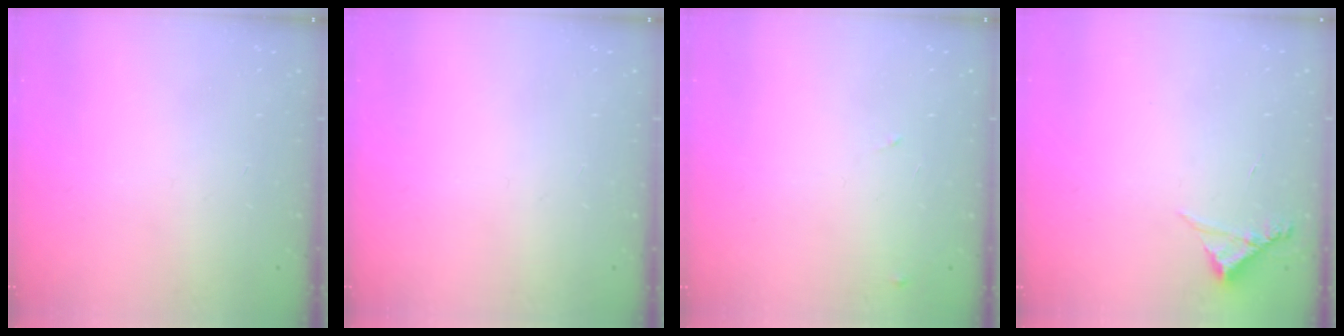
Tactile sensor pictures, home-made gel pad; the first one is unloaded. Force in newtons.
{"total": 0.0}
{"total": 8.1, "press": 8.1, "slide": 0.6}
{"total": 4.5, "press": 4.5, "slide": 0.3}